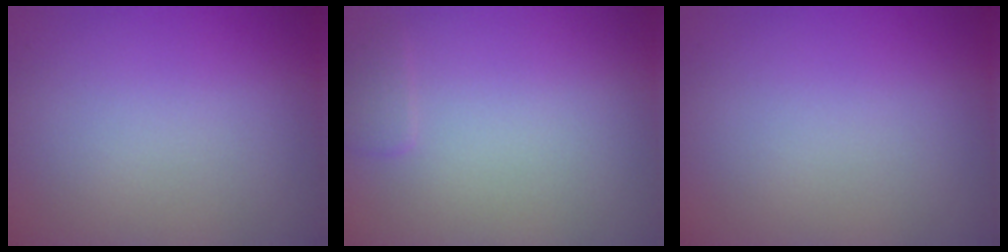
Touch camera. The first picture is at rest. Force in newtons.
{"total": 0.9, "press": 0.9, "slide": 0.1}
{"total": 0.0}